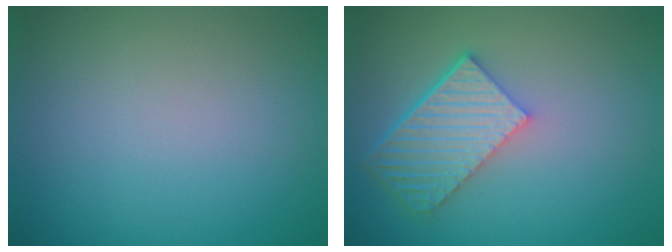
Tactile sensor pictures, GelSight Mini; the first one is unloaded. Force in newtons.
{"total": 5.7, "press": 4.1, "slide": 3.9}